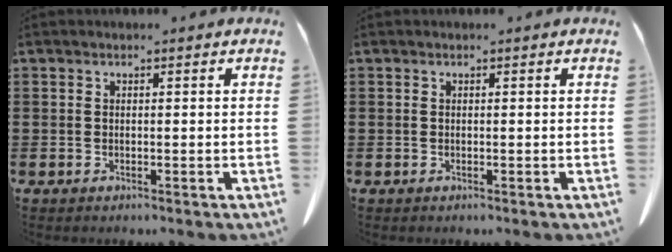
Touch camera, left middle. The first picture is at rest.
{"total": 0.0}